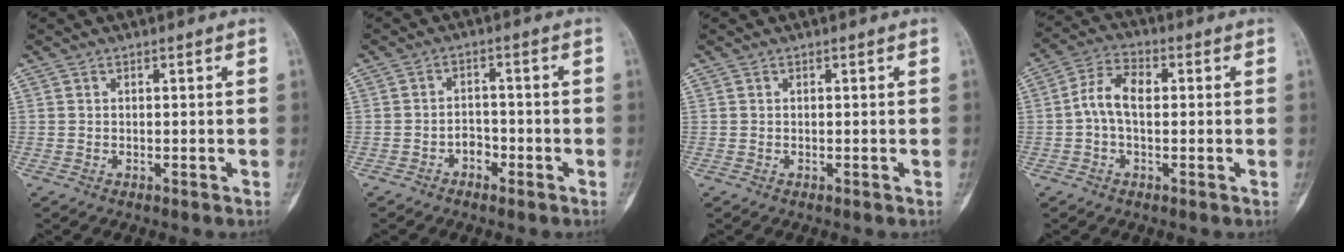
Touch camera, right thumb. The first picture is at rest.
{"total": 3.0, "force": [-1.7, 2.1, 1.3], "torque": [-0.002, 0.017, -0.030]}
{"total": 0.0}
{"total": 7.1, "force": [0.2, 4.1, 5.7], "torque": [-0.104, 0.024, -0.004]}